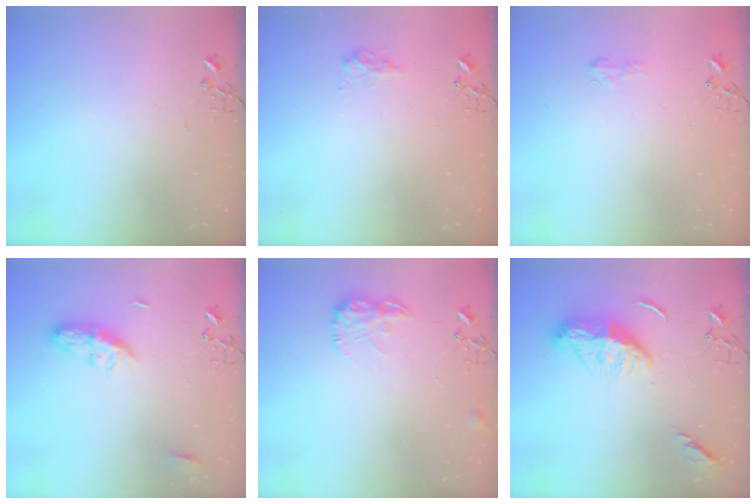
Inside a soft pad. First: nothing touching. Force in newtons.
{"total": 8.9, "press": 8.9, "slide": 0.5}
{"total": 5.9, "press": 5.8, "slide": 0.8}
{"total": 8.0, "press": 8.0, "slide": 0.4}
{"total": 10.7, "press": 10.7, "slide": 0.3}
{"total": 13.1, "press": 13.0, "slide": 1.1}